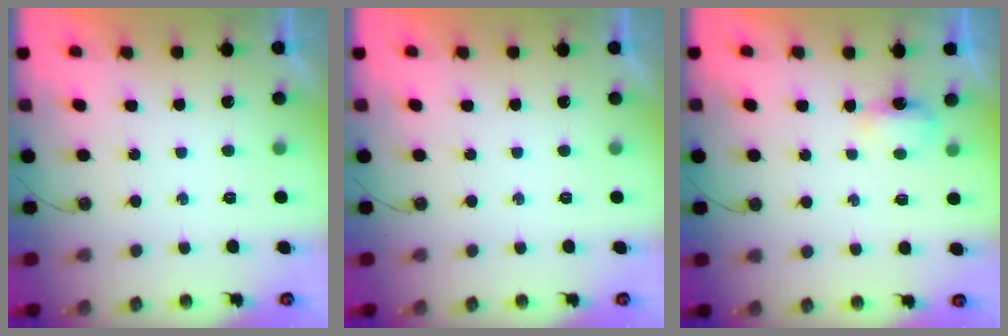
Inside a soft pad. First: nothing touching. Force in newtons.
{"total": 0.0}
{"total": 3.2, "press": 3.1, "slide": 0.5}